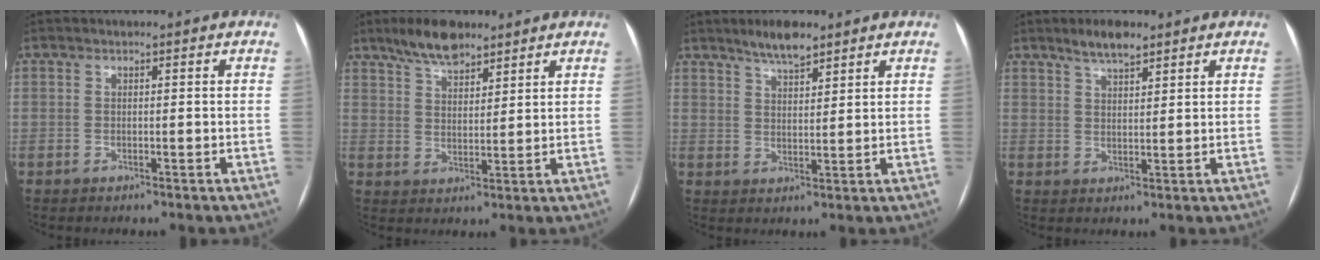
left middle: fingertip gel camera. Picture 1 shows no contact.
{"total": 7.4, "force": [5.8, 2.5, 3.7], "torque": [-0.071, 0.007, 0.107]}
{"total": 5.5, "force": [4.4, 1.2, 3.1], "torque": [-0.062, 0.005, 0.076]}
{"total": 4.8, "force": [3.7, 1.2, 2.9], "torque": [-0.057, 0.005, 0.065]}